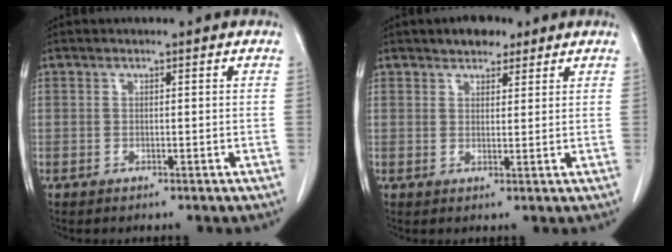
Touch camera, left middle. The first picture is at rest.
{"total": 3.7, "force": [2.8, 1.8, 1.6], "torque": [-0.026, 0.007, 0.045]}